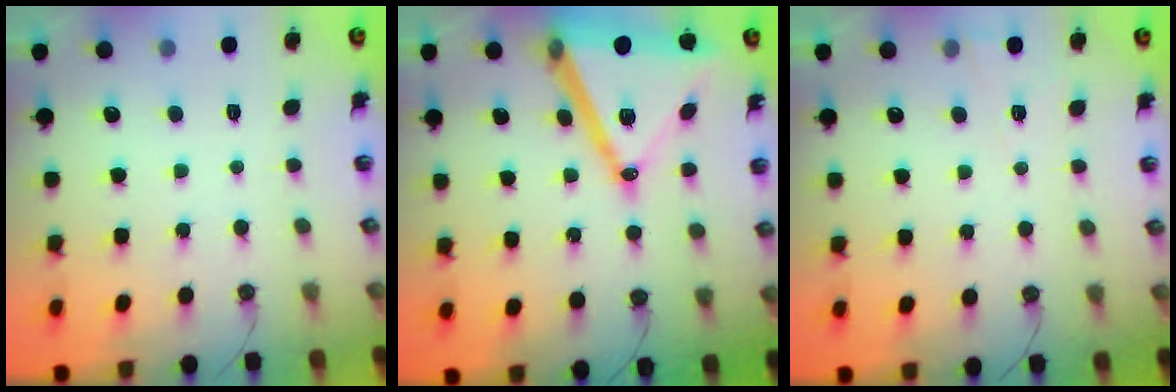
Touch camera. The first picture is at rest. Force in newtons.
{"total": 23.9, "press": 23.6, "slide": 3.7}
{"total": 3.1, "press": 2.9, "slide": 1.1}